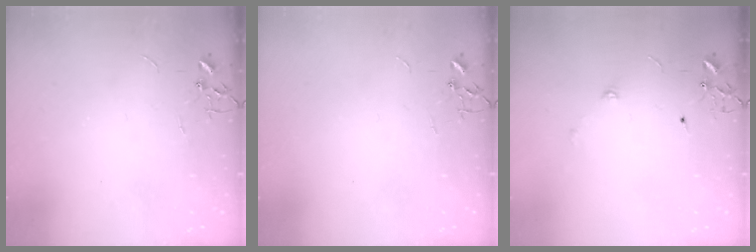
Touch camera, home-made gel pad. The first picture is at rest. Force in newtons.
{"total": 0.0}
{"total": 5.5, "press": 5.4, "slide": 0.9}